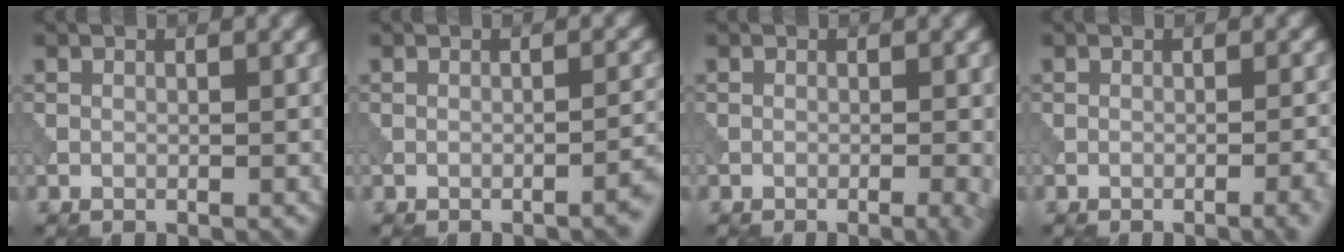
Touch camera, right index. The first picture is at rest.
{"total": 2.2, "force": [-1.2, 0.5, 1.7], "torque": [-0.015, 0.009, -0.022]}
{"total": 2.2, "force": [-0.6, 0.6, 2.0], "torque": [-0.018, 0.001, -0.008]}
{"total": 2.4, "force": [-1.1, 0.6, 2.1], "torque": [-0.022, 0.004, -0.018]}